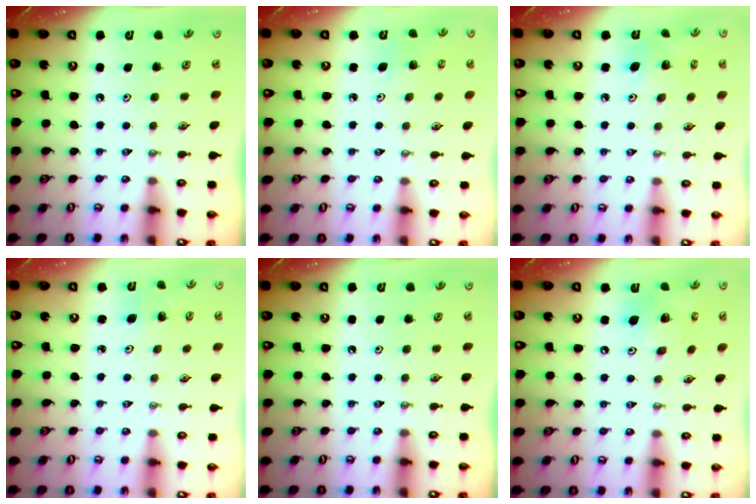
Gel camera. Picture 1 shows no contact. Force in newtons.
{"total": 2.9, "press": 2.8, "slide": 0.3}
{"total": 5.3, "press": 5.1, "slide": 1.6}
{"total": 2.0, "press": 2.0, "slide": 0.2}
{"total": 0.0}
{"total": 12.3, "press": 12.2, "slide": 1.6}